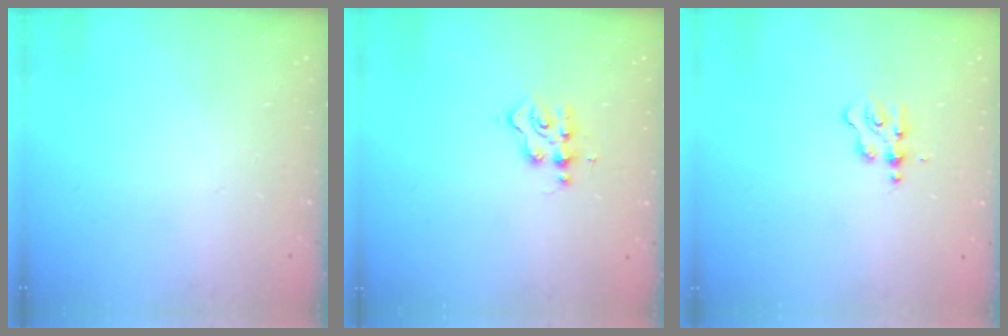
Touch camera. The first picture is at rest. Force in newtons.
{"total": 2.6, "press": 2.5, "slide": 0.7}
{"total": 1.9, "press": 1.9, "slide": 0.2}